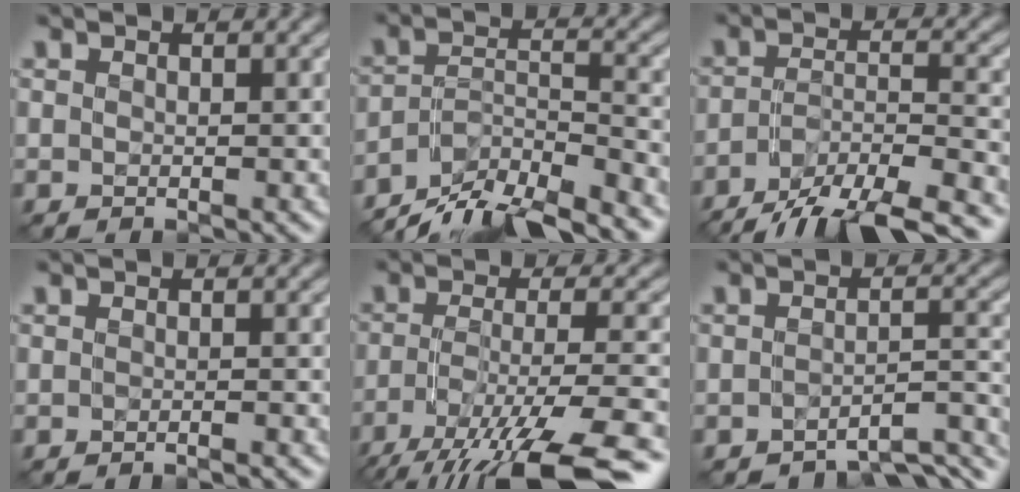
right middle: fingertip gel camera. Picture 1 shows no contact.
{"total": 8.5, "force": [-7.3, 1.9, 3.8], "torque": [-0.064, 0.000, -0.127]}
{"total": 10.6, "force": [-8.6, 2.9, 5.4], "torque": [-0.088, -0.010, -0.129]}
{"total": 1.0, "force": [-0.9, -0.2, 0.2], "torque": [0.000, 0.001, -0.015]}
{"total": 12.5, "force": [-8.8, 3.0, 8.4], "torque": [-0.162, -0.018, -0.137]}
{"total": 5.3, "force": [-4.8, 1.0, 2.1], "torque": [-0.027, -0.007, -0.061]}